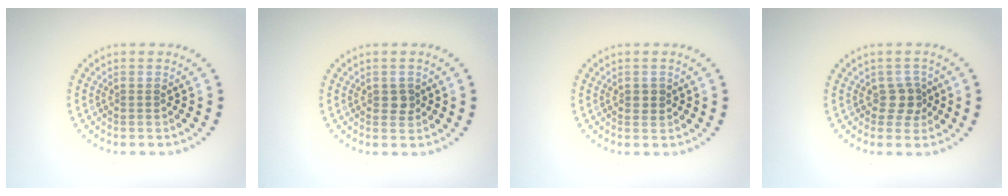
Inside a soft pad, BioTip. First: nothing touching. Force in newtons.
{"total": 1.2, "press": 1.2, "slide": 0.2}
{"total": 1.0, "press": 0.9, "slide": 0.1}
{"total": 2.0, "press": 1.7, "slide": 1.1}